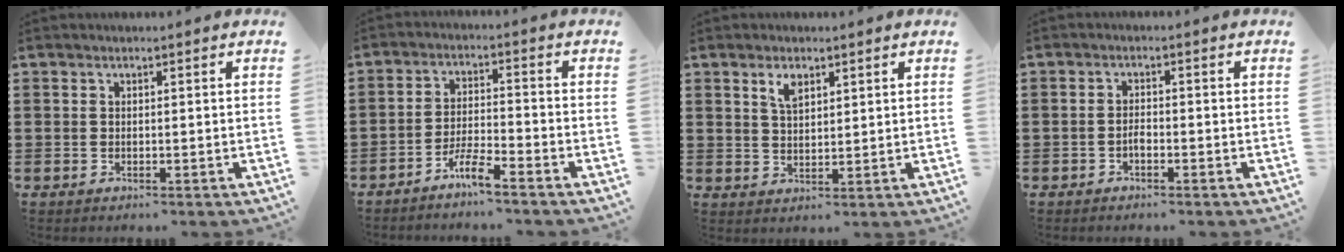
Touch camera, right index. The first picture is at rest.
{"total": 4.6, "force": [-3.9, 0.0, 2.3], "torque": [-0.058, -0.001, -0.080]}
{"total": 3.0, "force": [1.9, 1.4, 1.9], "torque": [-0.042, 0.005, 0.034]}
{"total": 1.4, "force": [-0.8, 0.6, 1.0], "torque": [-0.022, 0.000, -0.015]}